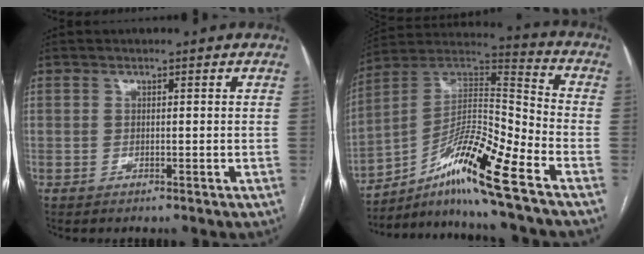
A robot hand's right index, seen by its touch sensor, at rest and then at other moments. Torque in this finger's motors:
{"motor_torque": [1.17, -0.97, 0.32, 0.07]}